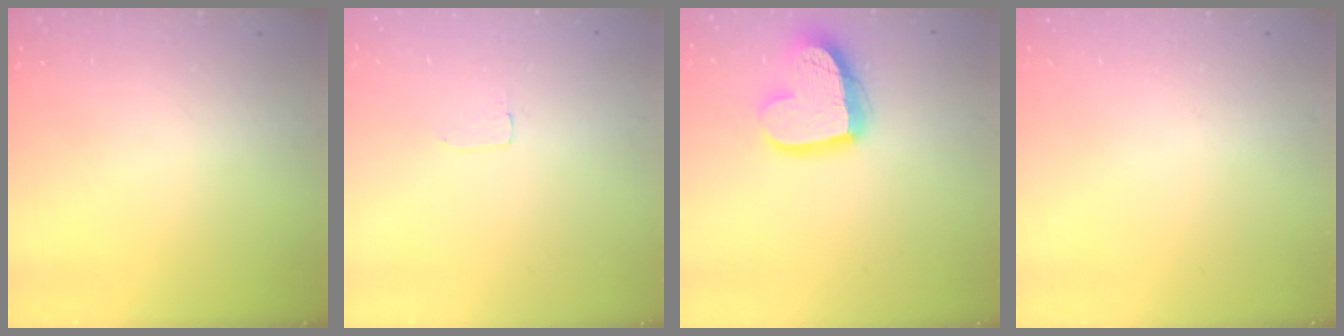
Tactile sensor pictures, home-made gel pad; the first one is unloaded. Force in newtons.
{"total": 1.7, "press": 1.7, "slide": 0.1}
{"total": 15.9, "press": 15.8, "slide": 1.4}
{"total": 0.0}